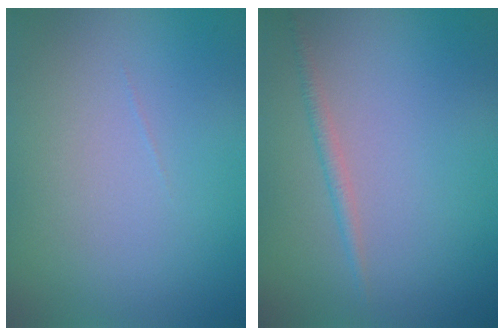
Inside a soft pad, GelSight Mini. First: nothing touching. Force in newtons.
{"total": 1.2, "press": 1.2, "slide": 0.0}